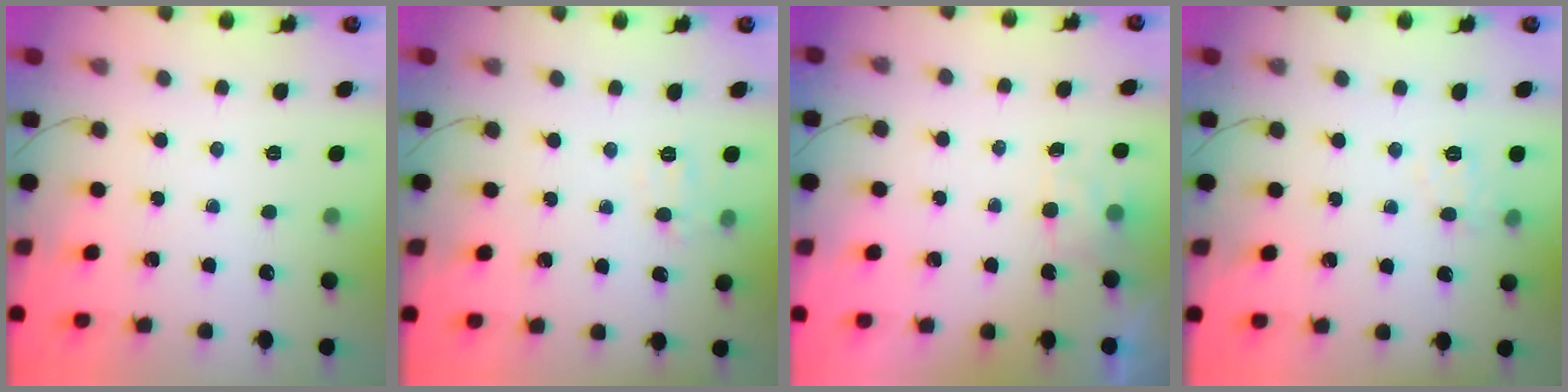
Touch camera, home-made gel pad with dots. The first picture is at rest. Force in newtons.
{"total": 6.1, "press": 6.0, "slide": 1.1}
{"total": 1.9, "press": 1.5, "slide": 1.2}
{"total": 8.9, "press": 8.8, "slide": 1.4}